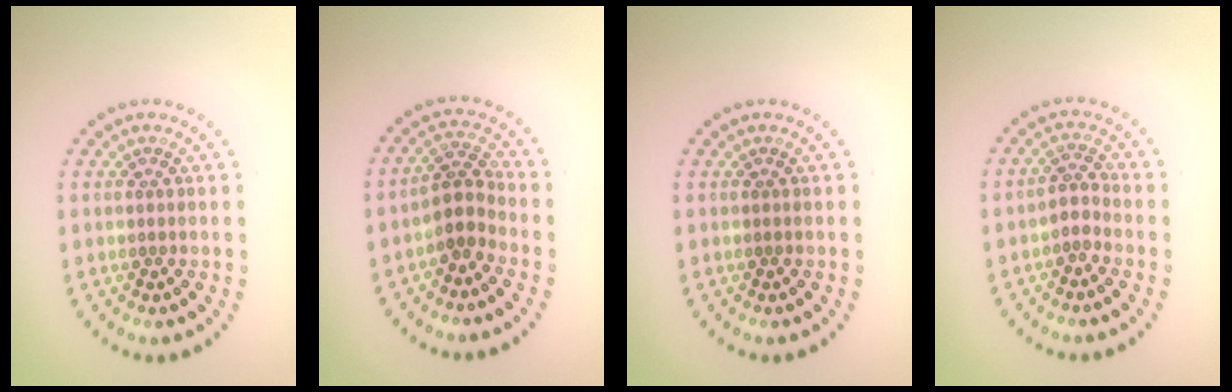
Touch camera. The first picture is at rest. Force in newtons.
{"total": 2.6, "press": 2.1, "slide": 1.6}
{"total": 0.0}
{"total": 1.7, "press": 1.3, "slide": 1.1}